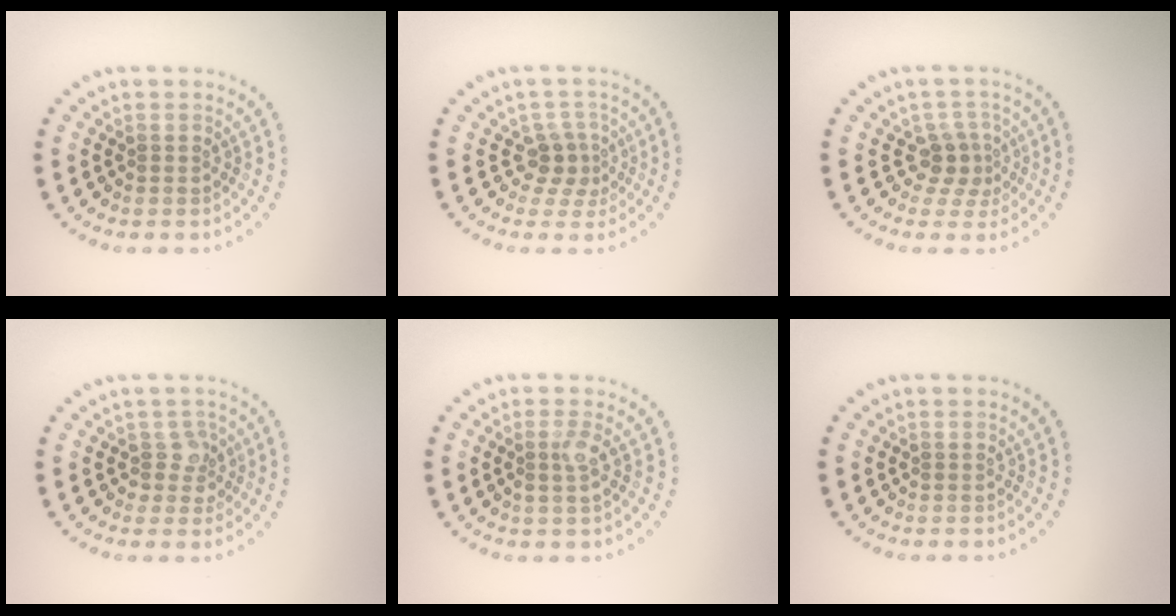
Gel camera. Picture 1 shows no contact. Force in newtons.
{"total": 2.4, "press": 1.7, "slide": 1.7}
{"total": 2.5, "press": 1.7, "slide": 1.8}
{"total": 2.0, "press": 1.6, "slide": 1.2}
{"total": 1.6, "press": 1.3, "slide": 0.8}
{"total": 0.0}